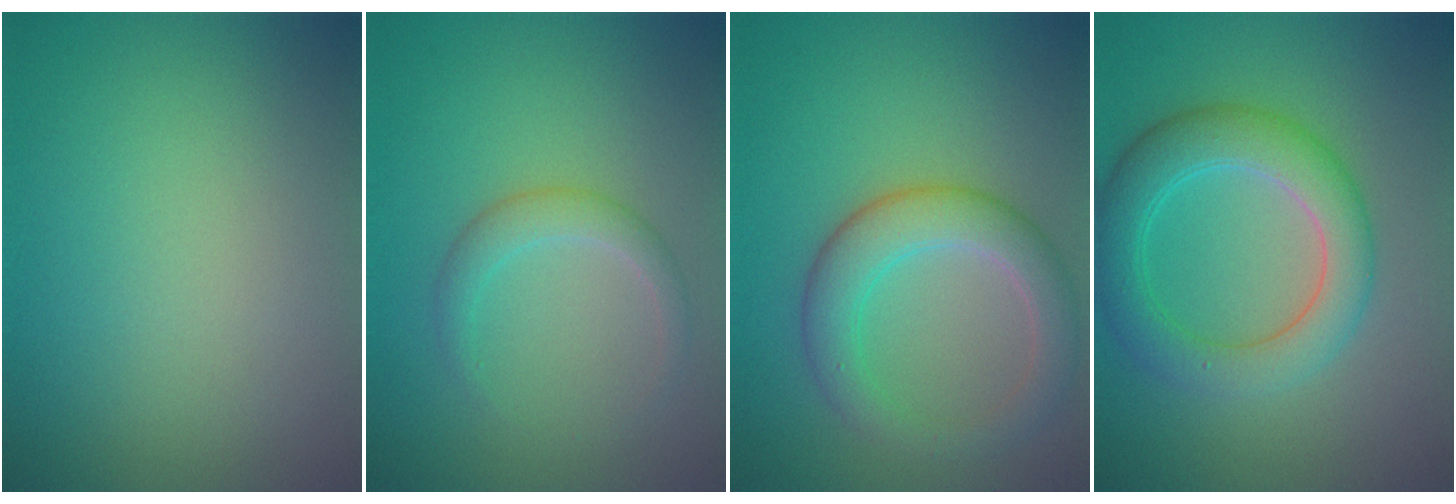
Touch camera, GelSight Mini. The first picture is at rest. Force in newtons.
{"total": 2.0, "press": 2.0, "slide": 0.1}
{"total": 4.8, "press": 4.8, "slide": 0.4}
{"total": 5.8, "press": 5.8, "slide": 0.2}